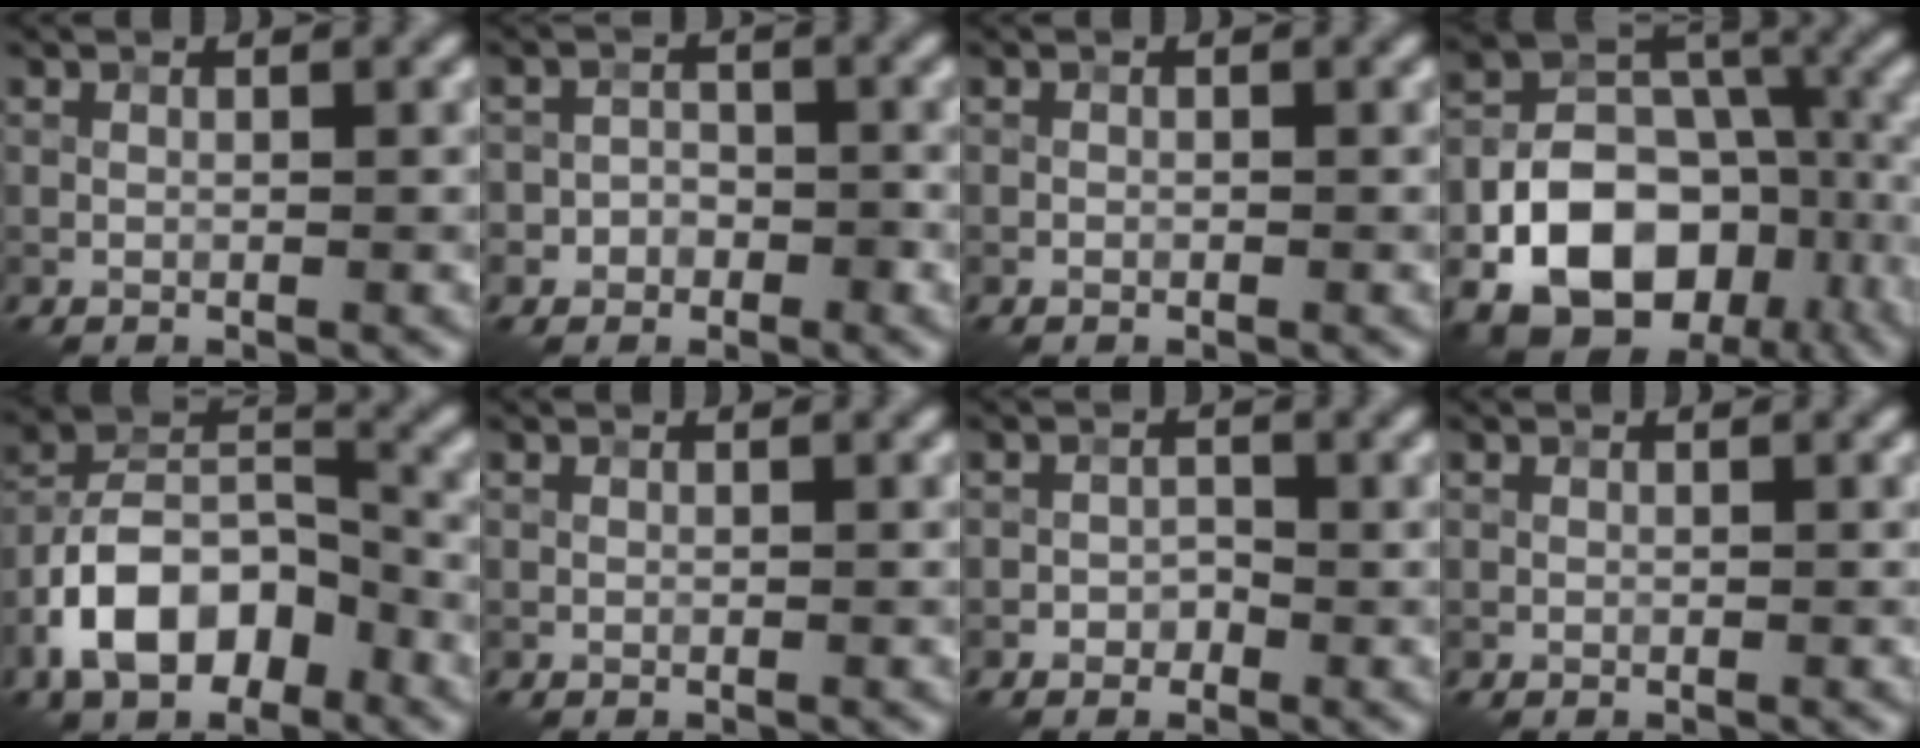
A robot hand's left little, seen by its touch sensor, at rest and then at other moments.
{"total": 2.3, "force": [-1.0, 2.0, 0.5], "torque": [0.019, 0.007, -0.032]}
{"total": 0.0}
{"total": 15.3, "force": [-5.8, 10.8, 9.2], "torque": [-0.148, -0.018, -0.095]}
{"total": 9.6, "force": [-4.8, 5.3, 6.4], "torque": [-0.116, 0.014, -0.098]}
{"total": 0.0}
{"total": 1.2, "force": [-0.7, 0.9, 0.4], "torque": [-0.004, 0.002, -0.015]}
{"total": 0.0}